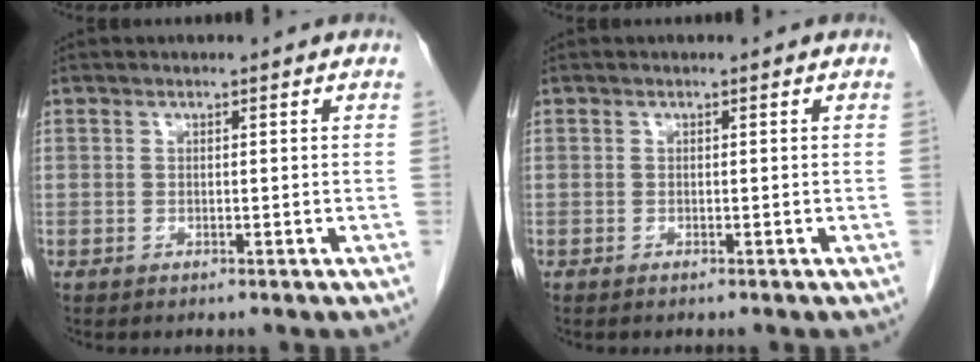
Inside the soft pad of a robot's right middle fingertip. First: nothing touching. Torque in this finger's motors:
{"motor_torque": [-0.33, -0.33, 0.00, -0.01]}